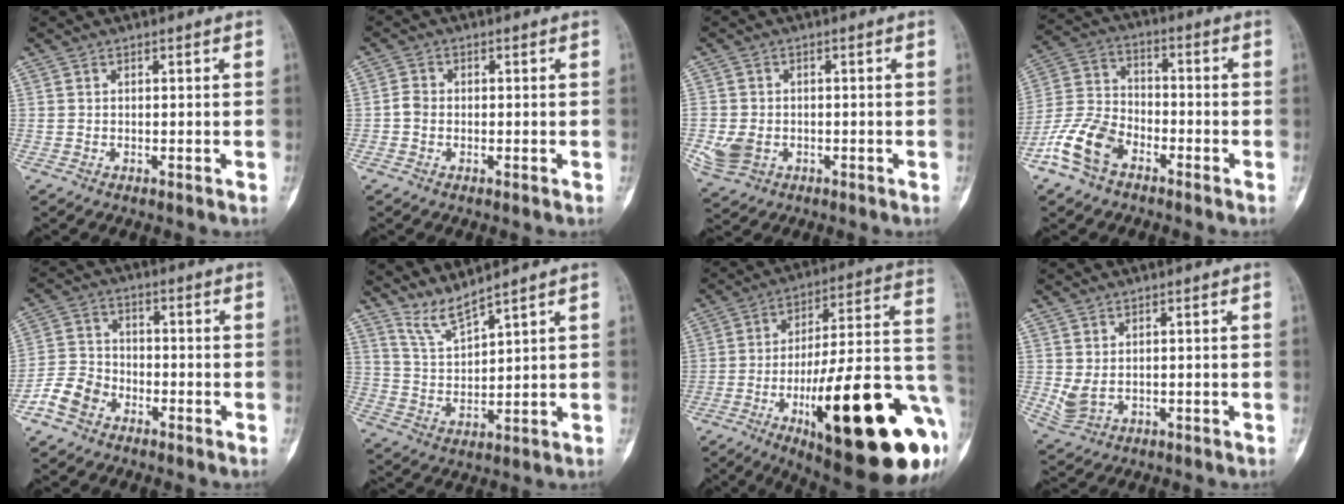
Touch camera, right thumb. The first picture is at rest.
{"total": 2.3, "force": [-0.3, 1.9, 1.2], "torque": [-0.021, 0.006, -0.010]}
{"total": 6.0, "force": [-1.3, 4.8, 3.4], "torque": [-0.069, 0.001, -0.015]}
{"total": 11.0, "force": [-6.3, 6.6, 6.1], "torque": [-0.128, 0.035, -0.132]}
{"total": 6.5, "force": [-3.9, 4.6, 2.4], "torque": [-0.039, 0.025, -0.081]}
{"total": 5.5, "force": [5.1, -0.5, 1.8], "torque": [-0.039, -0.052, 0.115]}
{"total": 33.0, "force": [-10.6, 8.4, 30.0], "torque": [-0.373, 0.026, -0.152]}
{"total": 3.4, "force": [0.6, 2.1, 2.6], "torque": [-0.059, -0.004, 0.025]}